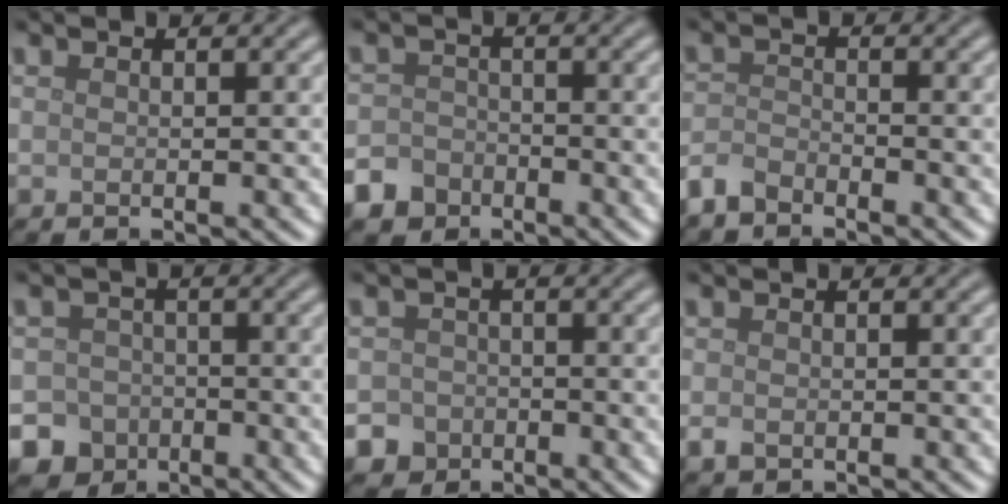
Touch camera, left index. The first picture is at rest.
{"total": 4.8, "force": [-3.2, 3.4, 0.8], "torque": [0.006, -0.008, -0.059]}
{"total": 2.2, "force": [-2.0, 0.9, 0.6], "torque": [-0.012, 0.001, -0.048]}
{"total": 7.5, "force": [-4.2, 6.1, 1.0], "torque": [0.006, -0.026, -0.082]}
{"total": 3.9, "force": [-2.2, 3.2, 0.4], "torque": [0.021, -0.003, -0.041]}
{"total": 1.0, "force": [-0.4, 0.7, 0.5], "torque": [-0.010, -0.004, -0.008]}